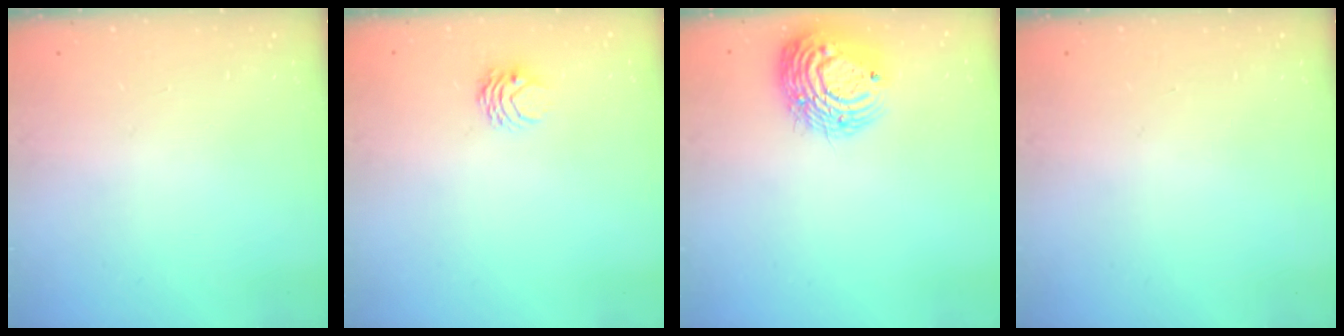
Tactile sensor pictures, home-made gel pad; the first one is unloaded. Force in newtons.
{"total": 3.2, "press": 3.2, "slide": 0.3}
{"total": 12.5, "press": 12.4, "slide": 1.5}
{"total": 0.0}